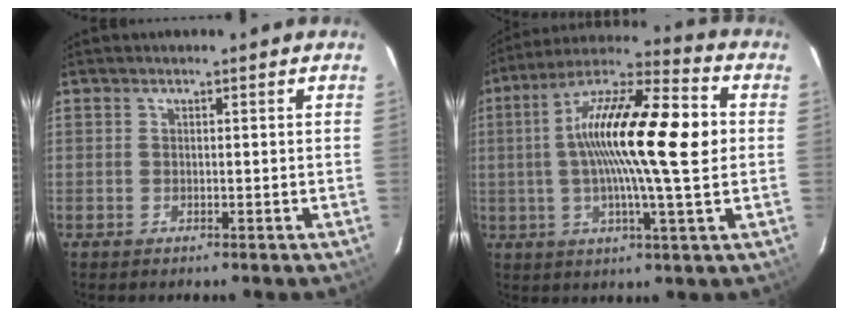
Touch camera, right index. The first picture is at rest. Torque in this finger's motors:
{"motor_torque": [1.57, -0.56, 1.05, 0.21]}